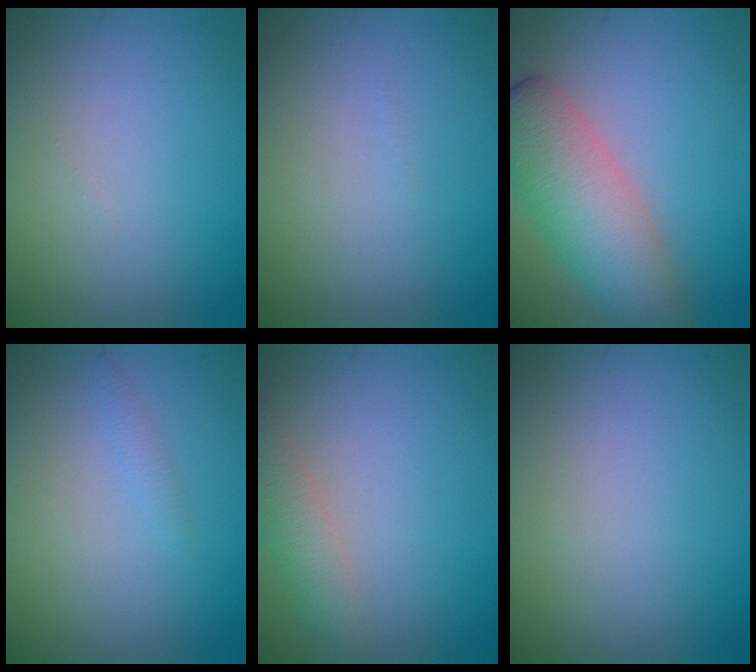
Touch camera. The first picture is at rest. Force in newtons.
{"total": 0.0}
{"total": 6.9, "press": 6.9, "slide": 0.3}
{"total": 0.8, "press": 0.8, "slide": 0.1}
{"total": 2.4, "press": 2.4, "slide": 0.2}
{"total": 0.0}